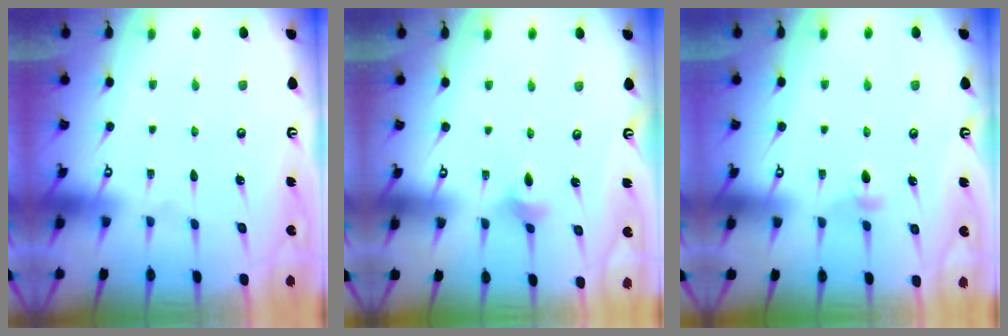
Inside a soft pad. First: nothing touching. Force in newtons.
{"total": 3.0, "press": 2.9, "slide": 0.5}
{"total": 3.0, "press": 2.9, "slide": 0.8}